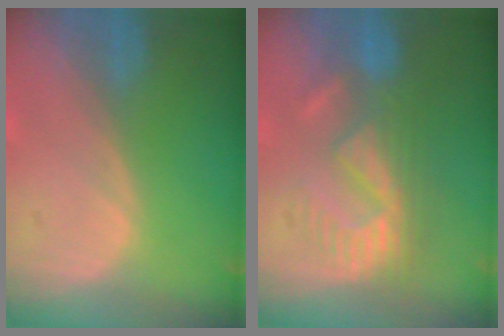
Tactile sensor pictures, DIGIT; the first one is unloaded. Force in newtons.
{"total": 8.6, "press": 8.2, "slide": 2.6}